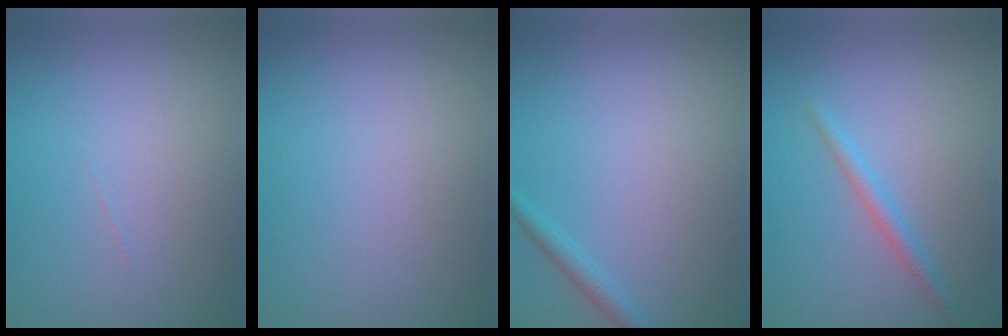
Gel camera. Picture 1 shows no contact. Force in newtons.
{"total": 0.0}
{"total": 1.4, "press": 1.4, "slide": 0.1}
{"total": 1.7, "press": 1.7, "slide": 0.1}